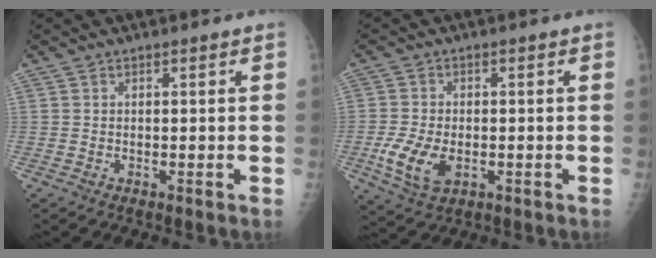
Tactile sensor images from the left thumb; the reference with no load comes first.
{"total": 7.8, "force": [-2.1, 4.7, 5.8], "torque": [-0.118, -0.003, -0.034]}